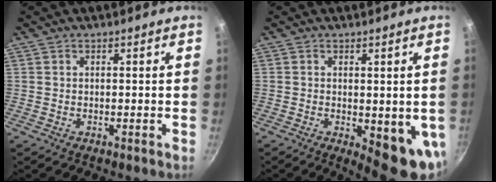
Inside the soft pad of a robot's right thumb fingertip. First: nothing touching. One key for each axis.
{"total": 9.6, "fx": -1.5, "fy": 3.5, "fz": 8.8, "tx": -0.092, "ty": -0.014, "tz": -0.010}